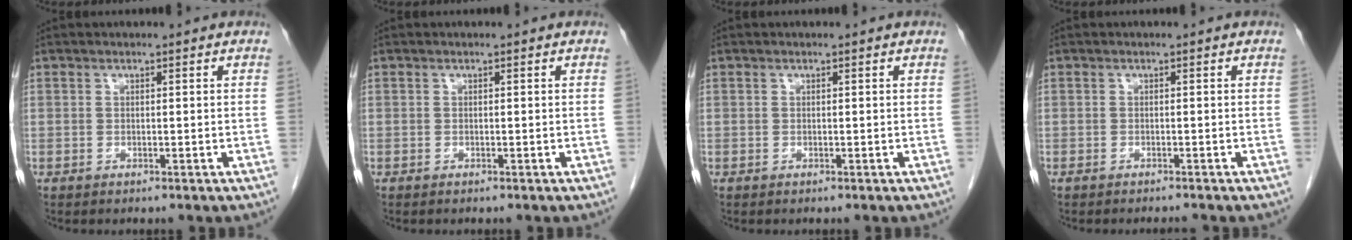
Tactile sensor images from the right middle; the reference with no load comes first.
{"total": 0.0}
{"total": 0.0}
{"total": 1.3, "force": [-1.2, -0.1, 0.4], "torque": [-0.008, -0.002, -0.016]}